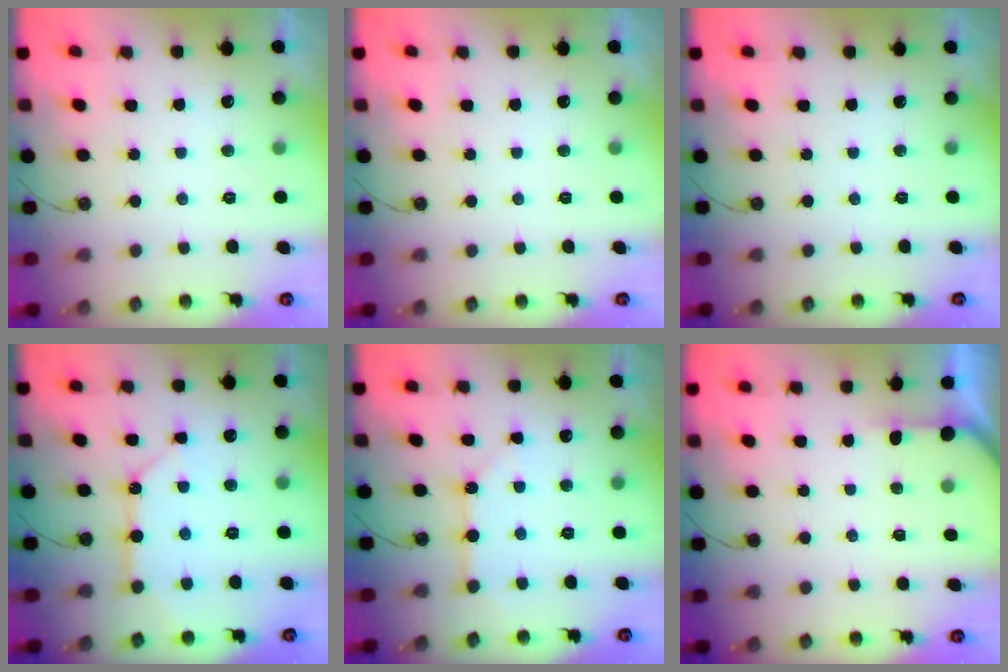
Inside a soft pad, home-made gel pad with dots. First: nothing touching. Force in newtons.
{"total": 0.0}
{"total": 0.0}
{"total": 11.0, "press": 11.0, "slide": 1.3}
{"total": 2.7, "press": 2.6, "slide": 0.3}
{"total": 2.5, "press": 2.5, "slide": 0.2}